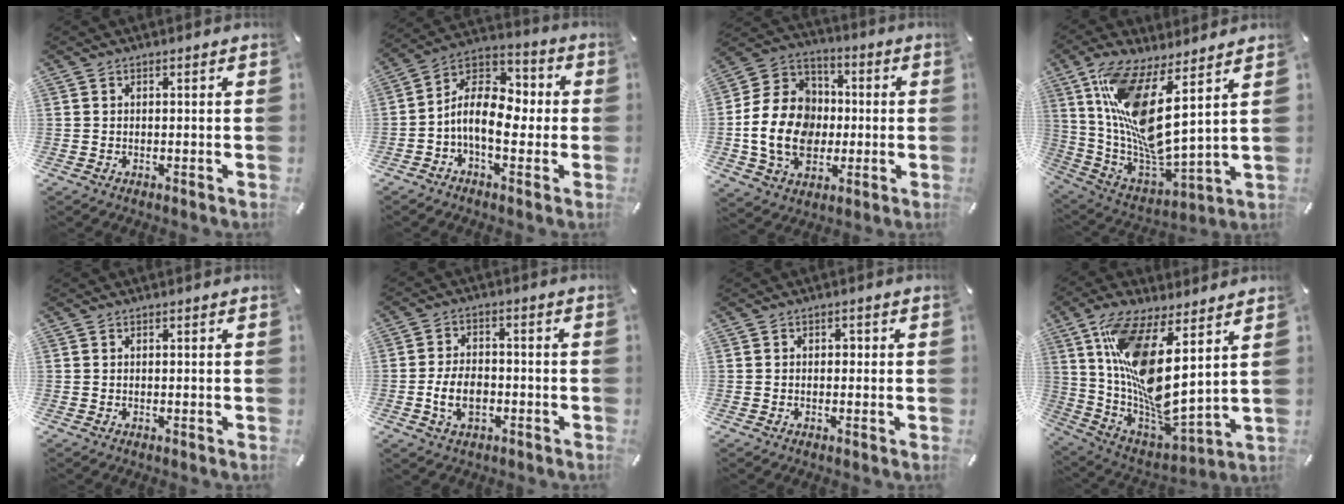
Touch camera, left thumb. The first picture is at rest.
{"total": 12.0, "force": [-2.1, 7.5, 9.1], "torque": [-0.181, 0.006, -0.039]}
{"total": 17.2, "force": [-2.4, 14.1, 9.6], "torque": [-0.216, 0.022, -0.040]}
{"total": 14.7, "force": [7.3, 3.5, 12.2], "torque": [-0.271, -0.070, 0.119]}
{"total": 0.0}
{"total": 8.1, "force": [-2.3, 5.5, 5.6], "torque": [-0.125, 0.009, -0.043]}
{"total": 1.3, "force": [-0.3, 1.0, 0.7], "torque": [-0.015, 0.005, -0.009]}
{"total": 15.8, "force": [6.8, 4.5, 13.5], "torque": [-0.290, -0.074, 0.110]}